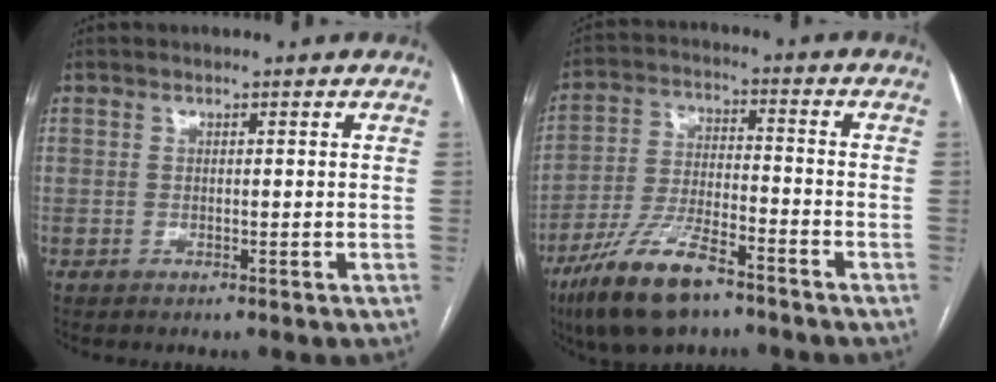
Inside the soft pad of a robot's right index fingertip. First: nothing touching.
{"total": 12.5, "force": [-8.4, 3.3, 8.6], "torque": [-0.174, -0.016, -0.153]}